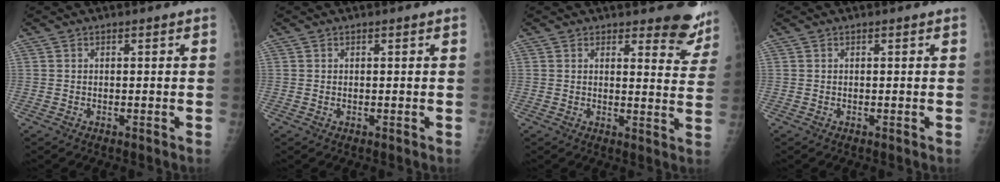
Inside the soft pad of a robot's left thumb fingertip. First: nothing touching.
{"total": 0.6, "force": [0.2, 0.2, 0.5], "torque": [-0.002, 0.001, 0.005]}
{"total": 8.6, "force": [7.7, 2.8, 2.6], "torque": [0.007, -0.062, 0.071]}
{"total": 0.0}